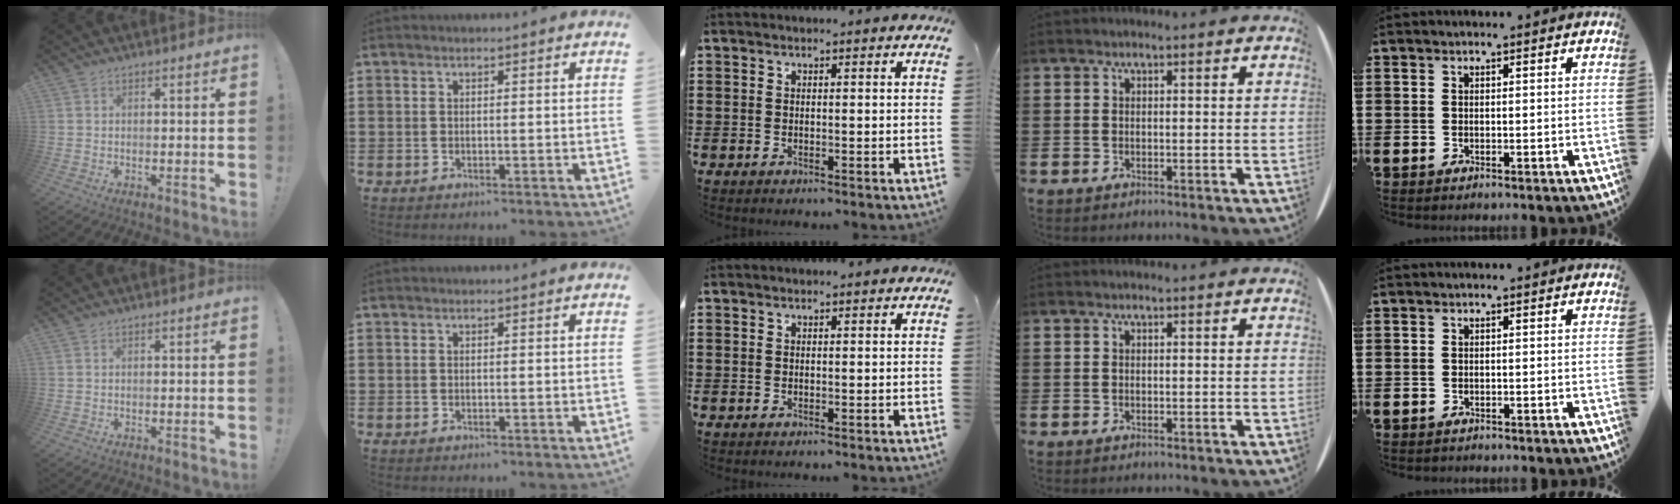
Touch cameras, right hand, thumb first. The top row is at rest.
{}